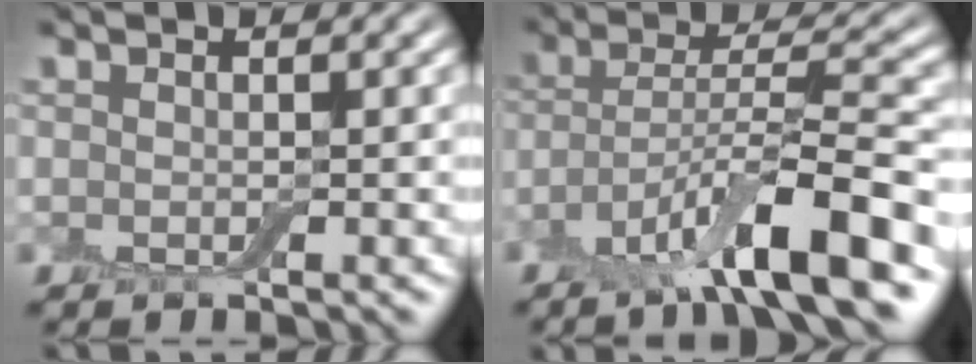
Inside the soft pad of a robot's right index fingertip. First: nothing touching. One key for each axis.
{"total": 9.2, "fx": -5.3, "fy": 1.6, "fz": 7.4, "tx": -0.123, "ty": 0.008, "tz": -0.097}